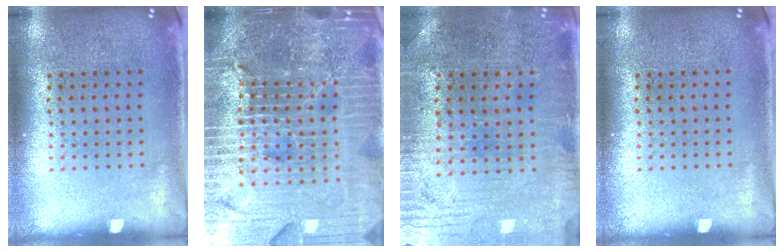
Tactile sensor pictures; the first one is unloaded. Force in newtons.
{"total": 6.8, "press": 5.9, "slide": 3.3}
{"total": 0.9, "press": 0.7, "slide": 0.6}
{"total": 0.0}